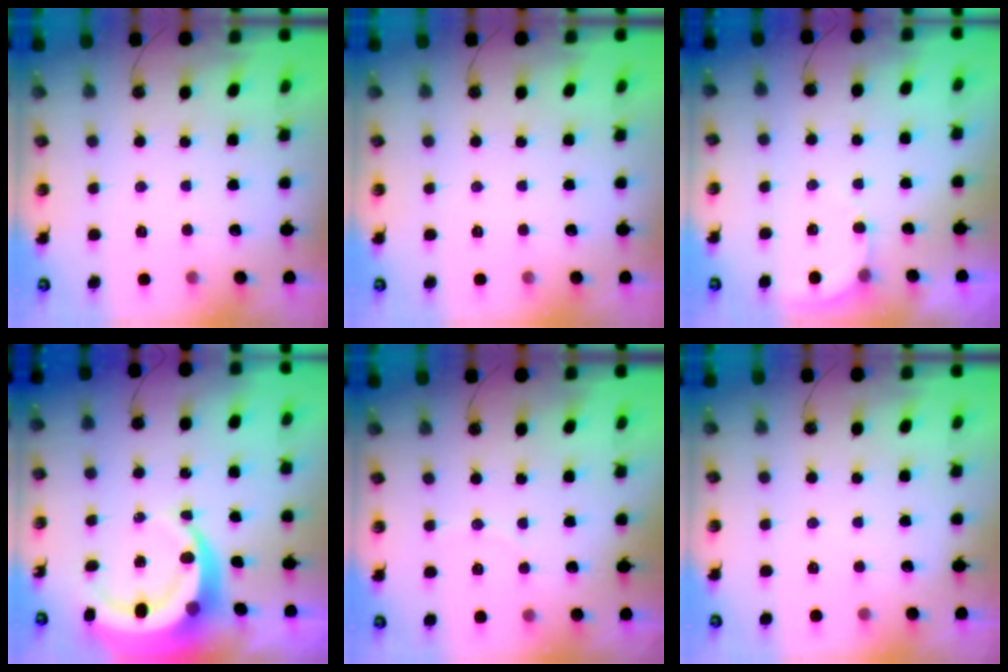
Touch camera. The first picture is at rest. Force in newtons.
{"total": 0.0}
{"total": 2.9, "press": 2.9, "slide": 0.3}
{"total": 10.8, "press": 10.7, "slide": 1.3}
{"total": 3.6, "press": 3.6, "slide": 0.4}
{"total": 1.4, "press": 1.4, "slide": 0.1}